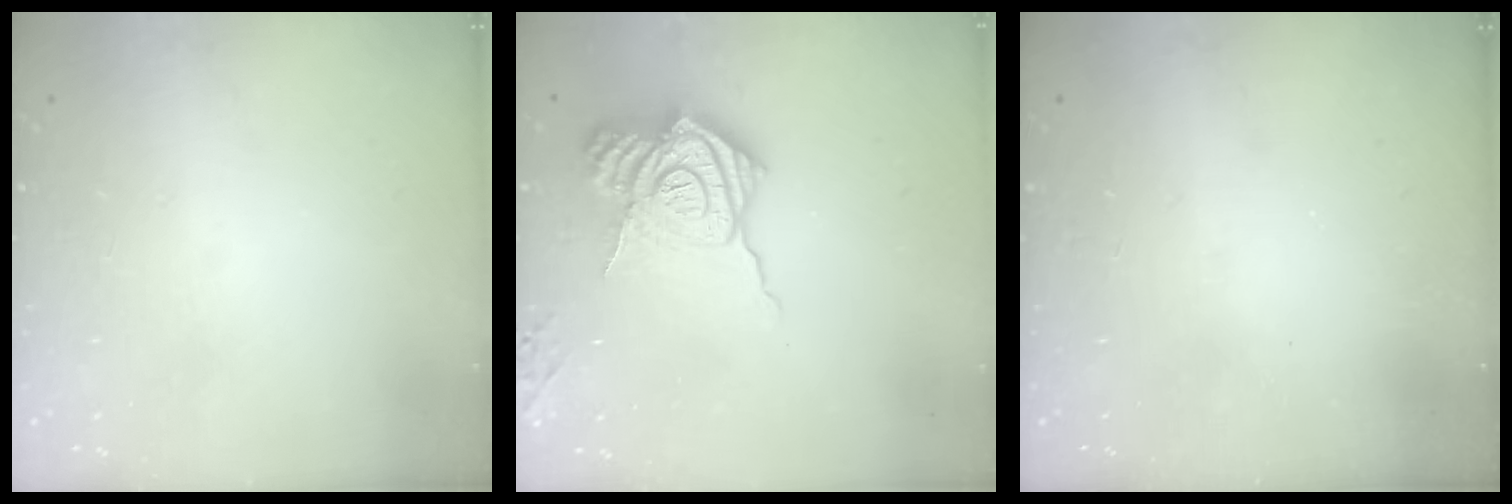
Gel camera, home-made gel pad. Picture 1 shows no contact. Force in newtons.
{"total": 21.5, "press": 21.4, "slide": 2.2}
{"total": 2.4, "press": 2.3, "slide": 0.8}